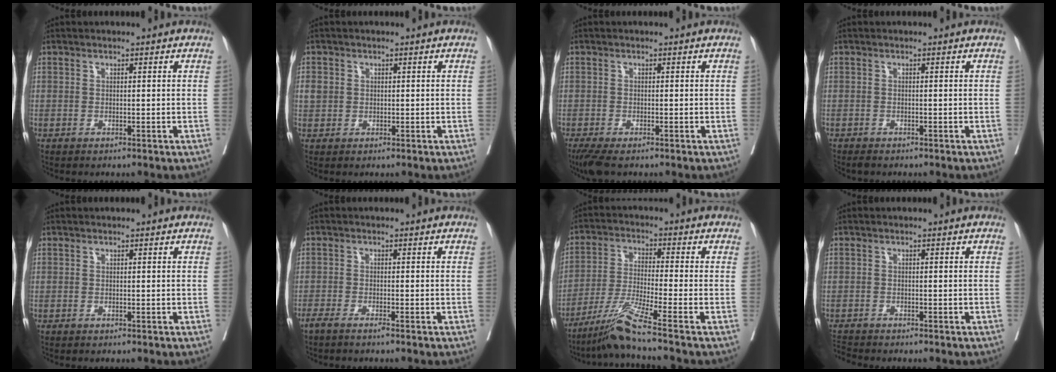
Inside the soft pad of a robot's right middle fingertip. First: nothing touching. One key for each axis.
{"total": 2.2, "fx": 0.4, "fy": 2.0, "fz": 0.9, "tx": -0.018, "ty": 0.007, "tz": 0.011}
{"total": 4.4, "fx": -3.2, "fy": 1.2, "fz": 2.7, "tx": -0.050, "ty": -0.015, "tz": -0.055}
{"total": 1.1, "fx": -1.0, "fy": 0.3, "fz": 0.3, "tx": -0.011, "ty": -0.004, "tz": -0.016}
{"total": 0.0}
{"total": 2.1, "fx": -1.6, "fy": -0.1, "fz": 1.2, "tx": -0.016, "ty": -0.002, "tz": -0.025}
{"total": 8.0, "fx": -6.1, "fy": -2.5, "fz": 4.5, "tx": -0.091, "ty": -0.031, "tz": -0.116}
{"total": 1.6, "fx": -1.5, "fy": -0.4, "fz": -0.2, "tx": -0.006, "ty": -0.014, "tz": -0.030}